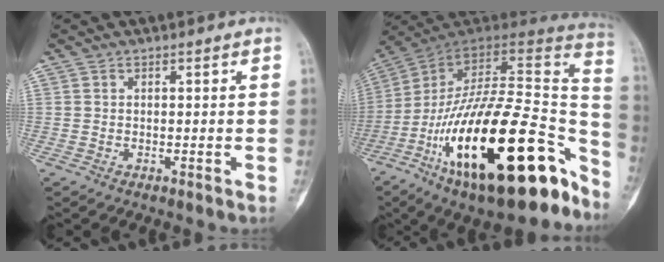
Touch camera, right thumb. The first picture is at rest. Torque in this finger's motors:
{"motor_torque": [2.60, 2.41, 2.40, -0.37, 1.06]}